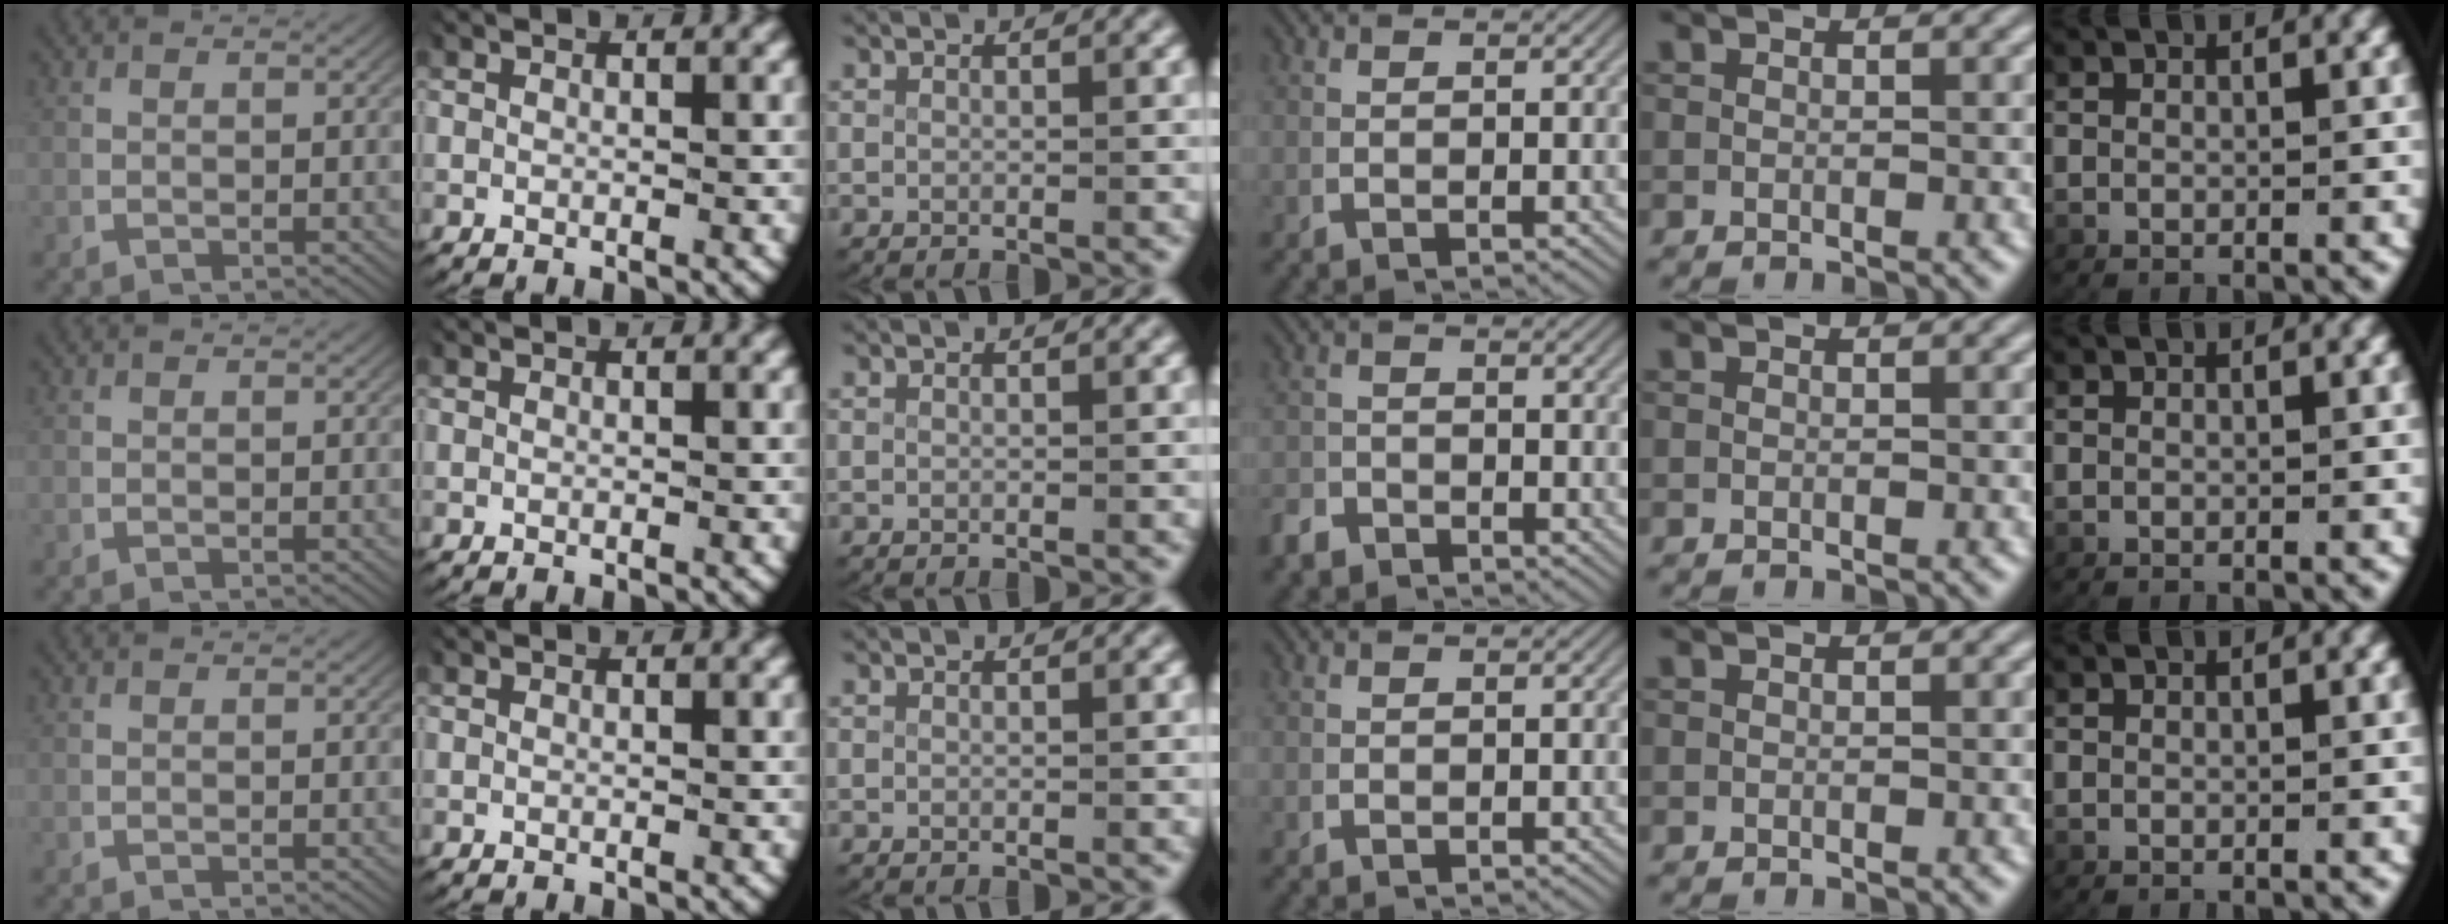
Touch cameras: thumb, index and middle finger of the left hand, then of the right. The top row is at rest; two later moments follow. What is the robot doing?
{"motion": "lift_and_place", "object": "paper towel"}